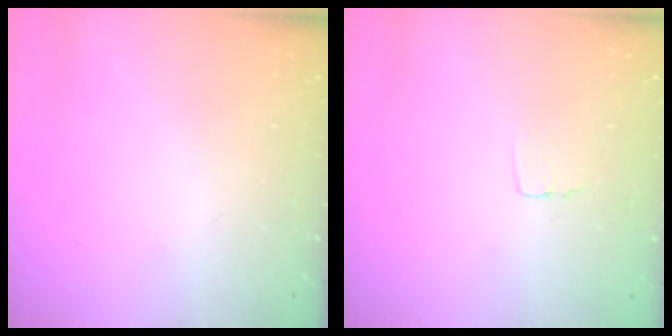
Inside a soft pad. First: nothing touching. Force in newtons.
{"total": 3.1, "press": 3.1, "slide": 0.2}